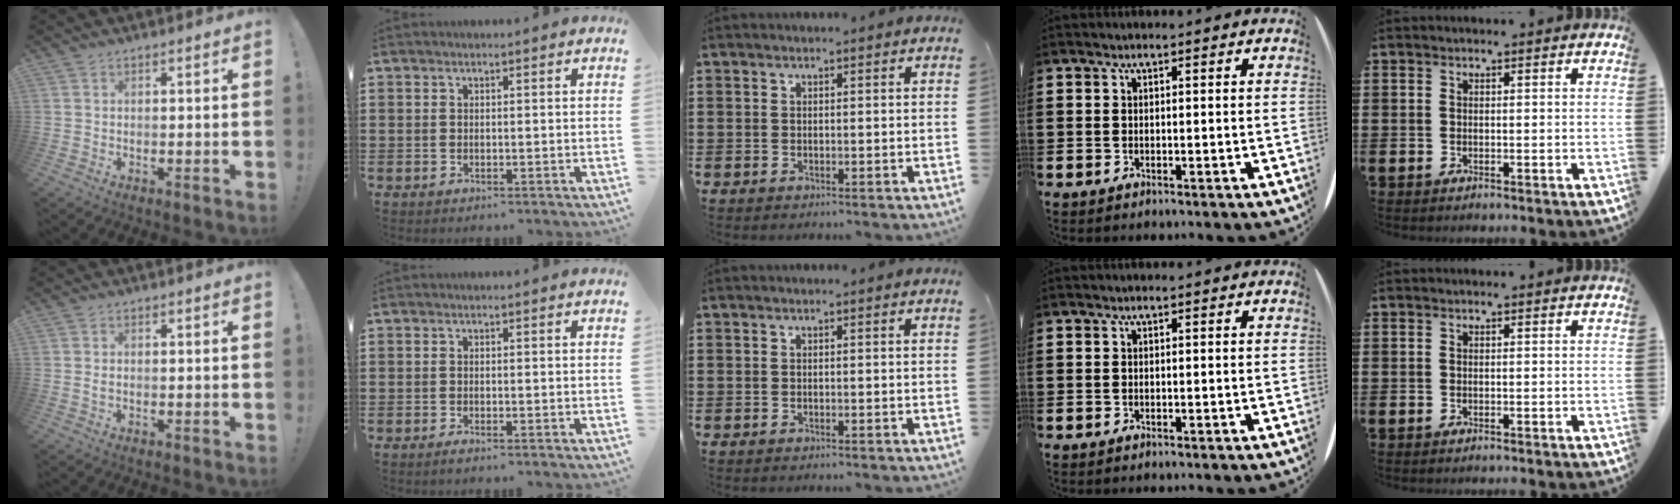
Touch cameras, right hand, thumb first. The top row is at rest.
{"thumb": {"total": 0.6, "force": [0.0, 0.2, 0.6], "torque": [-0.007, 0.000, -0.001]}, "index": {"total": 0.8, "force": [-0.6, -0.2, 0.4], "torque": [-0.008, -0.007, -0.011]}}